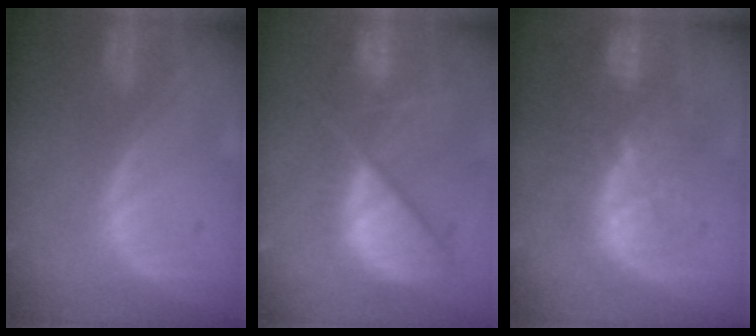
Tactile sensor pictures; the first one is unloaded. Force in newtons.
{"total": 12.4, "press": 10.2, "slide": 7.1}
{"total": 11.4, "press": 10.0, "slide": 5.5}